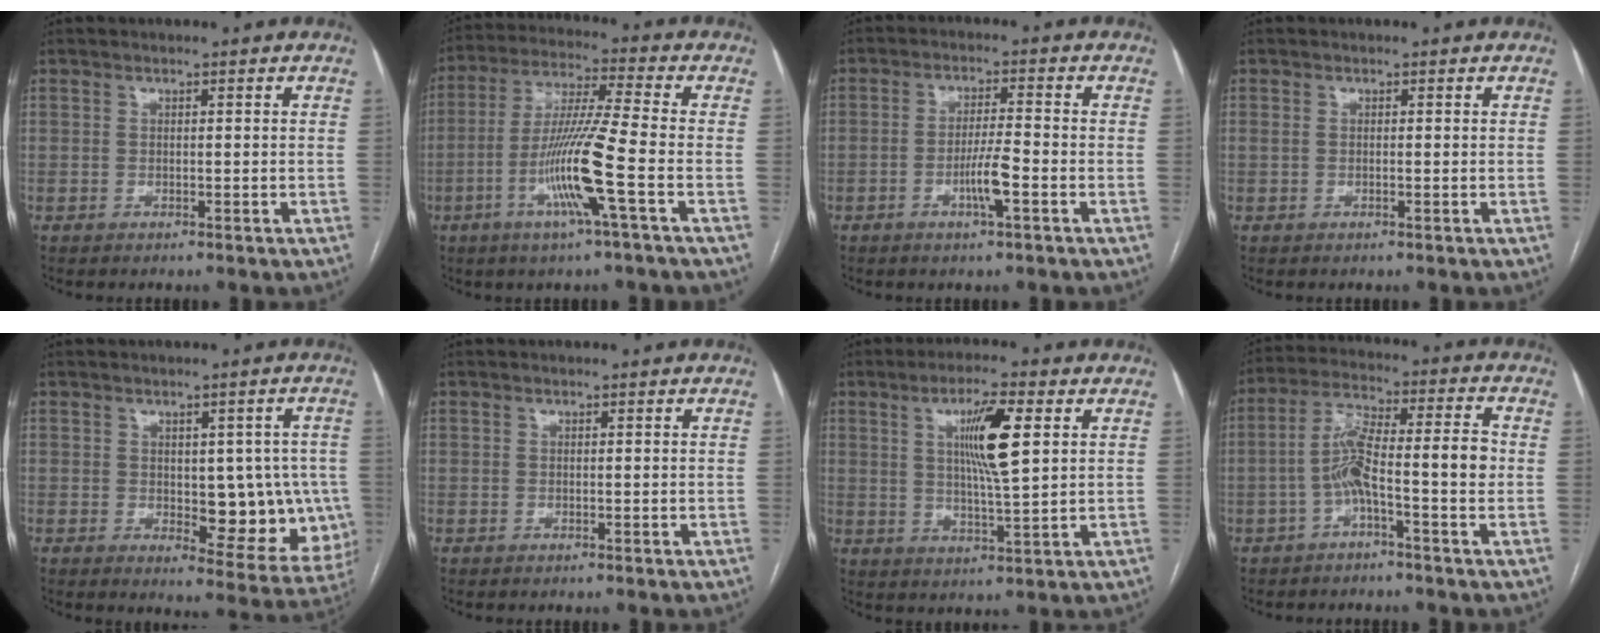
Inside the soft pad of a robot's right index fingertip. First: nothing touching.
{"total": 12.3, "force": [-4.1, -1.1, 11.5], "torque": [-0.227, -0.008, -0.083]}
{"total": 5.0, "force": [-1.9, 0.1, 4.6], "torque": [-0.086, -0.003, -0.034]}
{"total": 0.5, "force": [0.1, 0.2, 0.5], "torque": [-0.012, 0.005, 0.005]}
{"total": 11.8, "force": [-0.7, 5.8, 10.2], "torque": [-0.101, 0.008, 0.009]}
{"total": 0.0}
{"total": 9.1, "force": [2.7, 0.7, 8.7], "torque": [-0.154, -0.001, 0.046]}
{"total": 9.1, "force": [-1.9, 0.9, 8.8], "torque": [-0.156, 0.040, -0.035]}